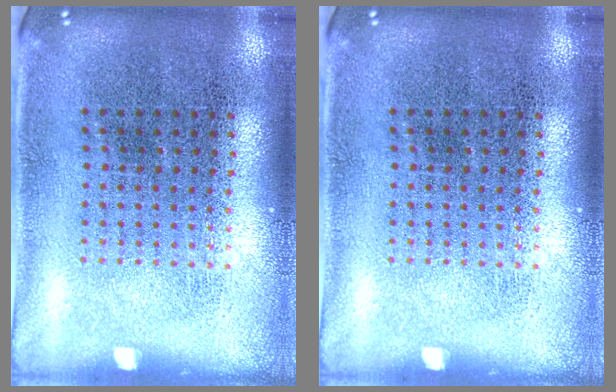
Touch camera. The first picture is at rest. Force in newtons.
{"total": 0.0}